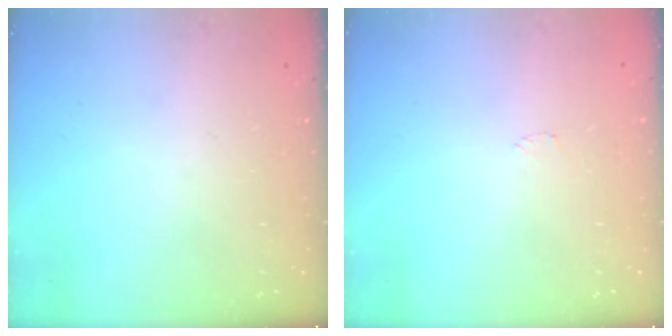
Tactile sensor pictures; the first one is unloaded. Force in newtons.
{"total": 2.3, "press": 2.3, "slide": 0.2}